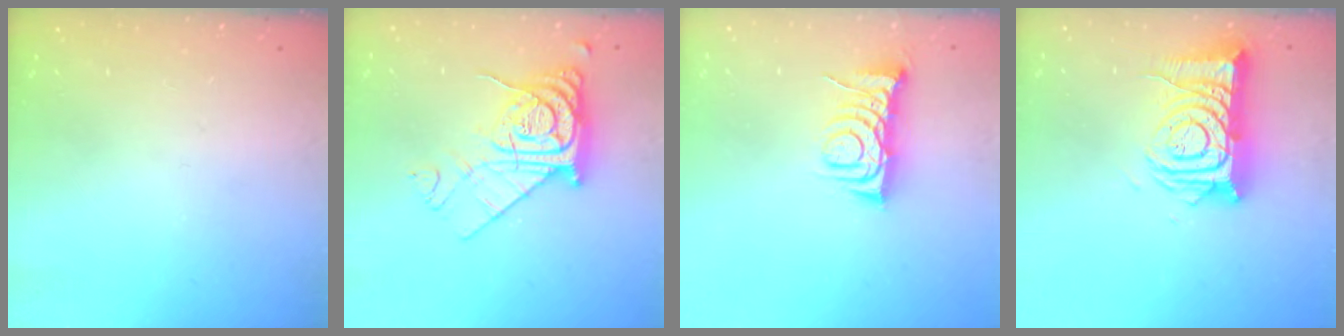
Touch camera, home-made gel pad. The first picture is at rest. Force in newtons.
{"total": 13.2, "press": 13.1, "slide": 1.4}
{"total": 7.1, "press": 7.1, "slide": 0.9}
{"total": 14.2, "press": 14.1, "slide": 1.2}